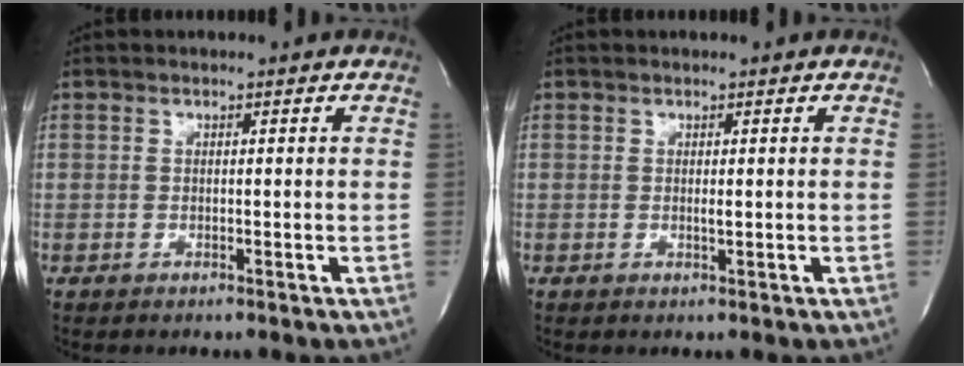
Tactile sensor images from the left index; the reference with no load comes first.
{"total": 0.6, "force": [0.1, 0.0, 0.6], "torque": [-0.015, -0.002, 0.001]}